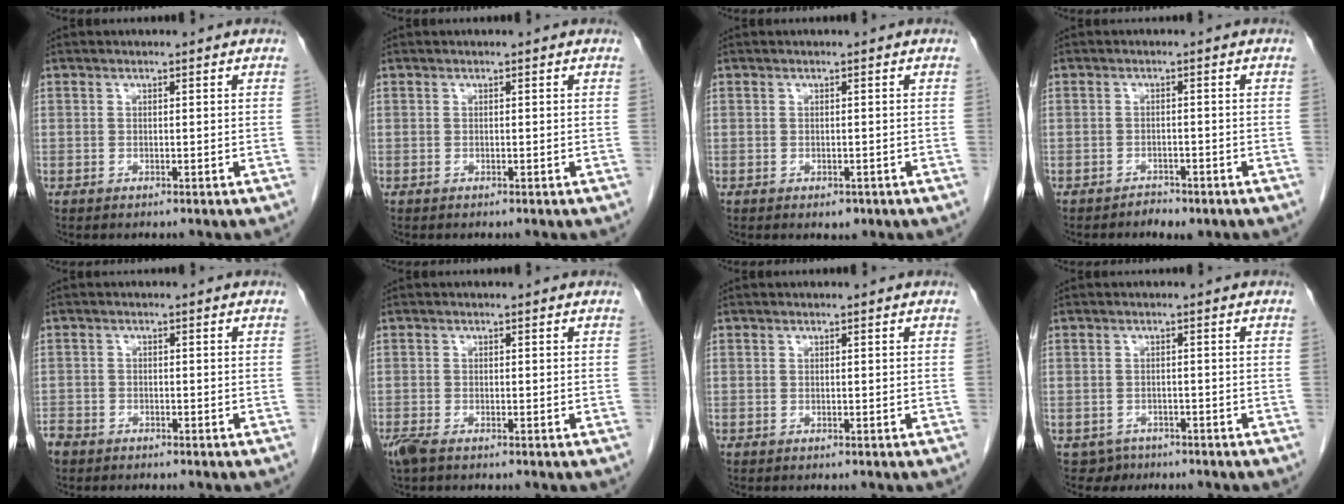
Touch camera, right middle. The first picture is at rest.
{"total": 0.0}
{"total": 1.4, "force": [-0.8, 0.8, 0.8], "torque": [-0.008, 0.001, -0.003]}
{"total": 2.3, "force": [-1.9, 1.0, 0.9], "torque": [-0.016, 0.001, -0.023]}
{"total": 3.1, "force": [-2.5, 1.7, 0.6], "torque": [-0.018, 0.000, -0.049]}
{"total": 2.6, "force": [-1.8, 0.7, 1.7], "torque": [-0.042, -0.009, -0.034]}
{"total": 0.0}
{"total": 2.6, "force": [-1.8, 1.8, -0.4], "torque": [0.004, 0.007, -0.027]}